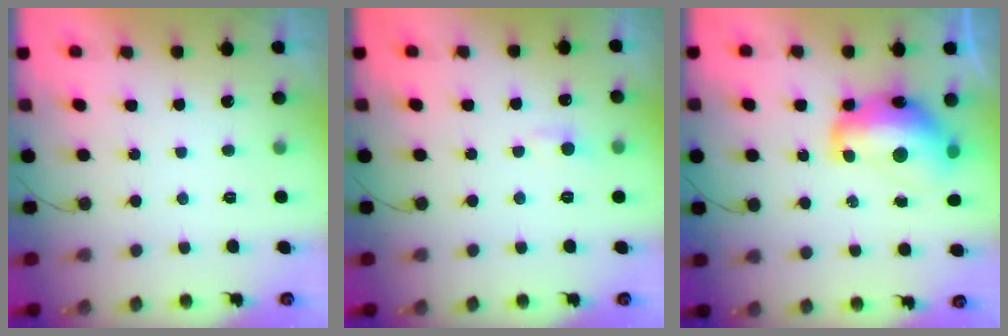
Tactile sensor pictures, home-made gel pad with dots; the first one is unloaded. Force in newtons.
{"total": 4.3, "press": 4.2, "slide": 0.6}
{"total": 15.3, "press": 15.2, "slide": 1.5}